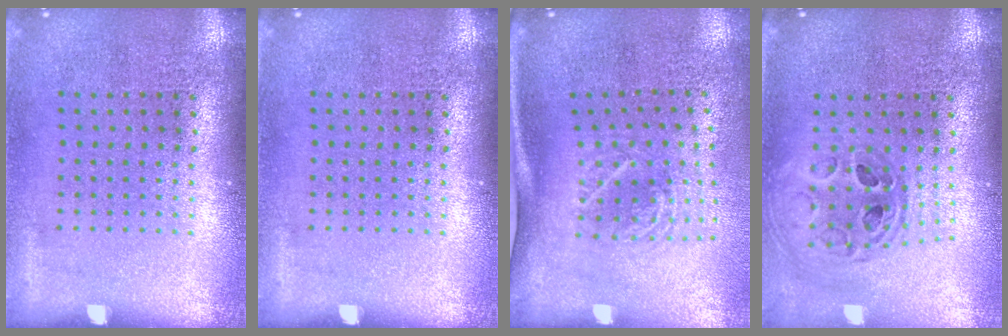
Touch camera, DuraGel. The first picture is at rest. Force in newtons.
{"total": 0.0}
{"total": 1.8, "press": 1.3, "slide": 1.3}
{"total": 1.0, "press": 0.9, "slide": 0.3}